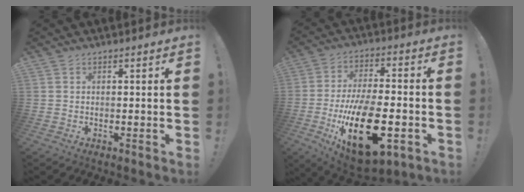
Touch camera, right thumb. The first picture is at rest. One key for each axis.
{"total": 24.7, "fx": -7.3, "fy": 11.8, "fz": 20.4, "tx": -0.353, "ty": 0.032, "tz": -0.105}